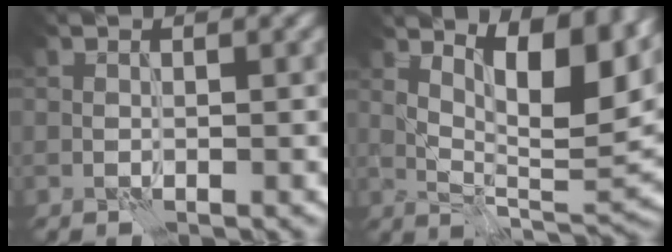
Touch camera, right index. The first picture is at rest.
{"total": 10.0, "force": [4.9, 3.1, 8.1], "torque": [-0.130, 0.000, 0.088]}